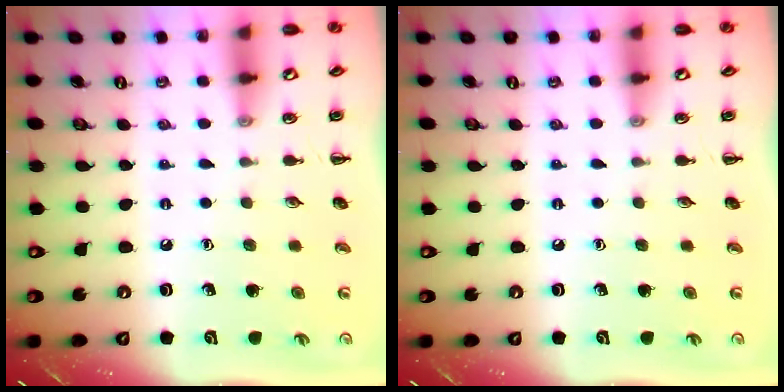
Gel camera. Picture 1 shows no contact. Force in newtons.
{"total": 0.0}